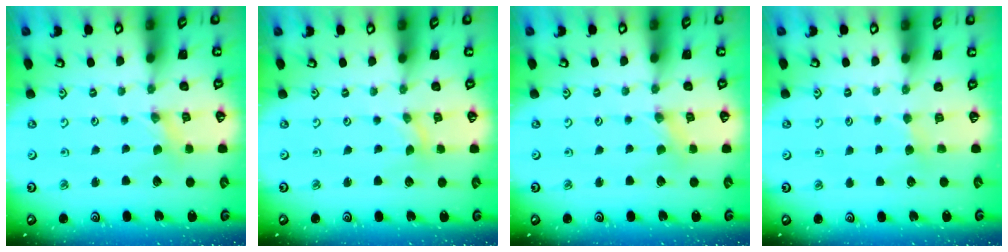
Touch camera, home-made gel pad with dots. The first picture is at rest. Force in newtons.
{"total": 0.0}
{"total": 1.5, "press": 1.5, "slide": 0.3}
{"total": 2.2, "press": 2.2, "slide": 0.3}